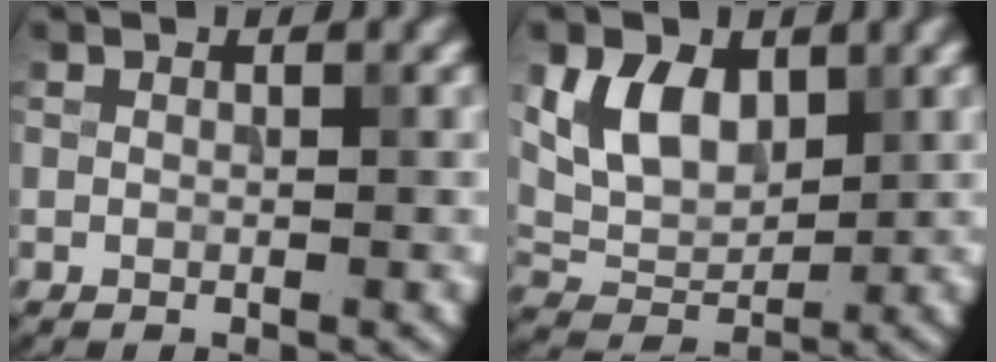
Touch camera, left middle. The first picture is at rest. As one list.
[{"total": 5.7, "force": [2.0, 3.8, 3.8], "torque": [-0.076, -0.004, 0.036]}]